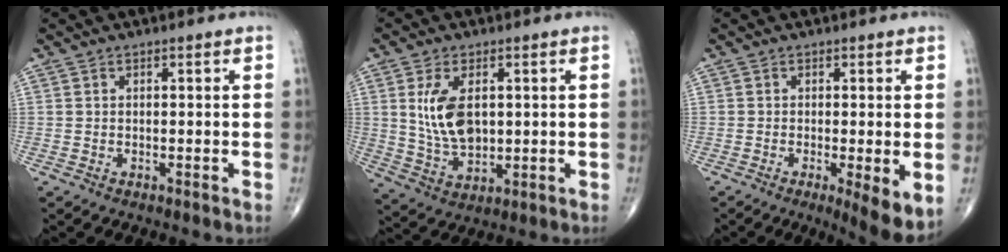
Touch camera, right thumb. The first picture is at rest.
{"total": 9.8, "force": [1.8, 5.6, 7.8], "torque": [-0.142, -0.013, 0.046]}
{"total": 6.5, "force": [-1.6, 1.3, 6.2], "torque": [-0.094, -0.021, -0.026]}